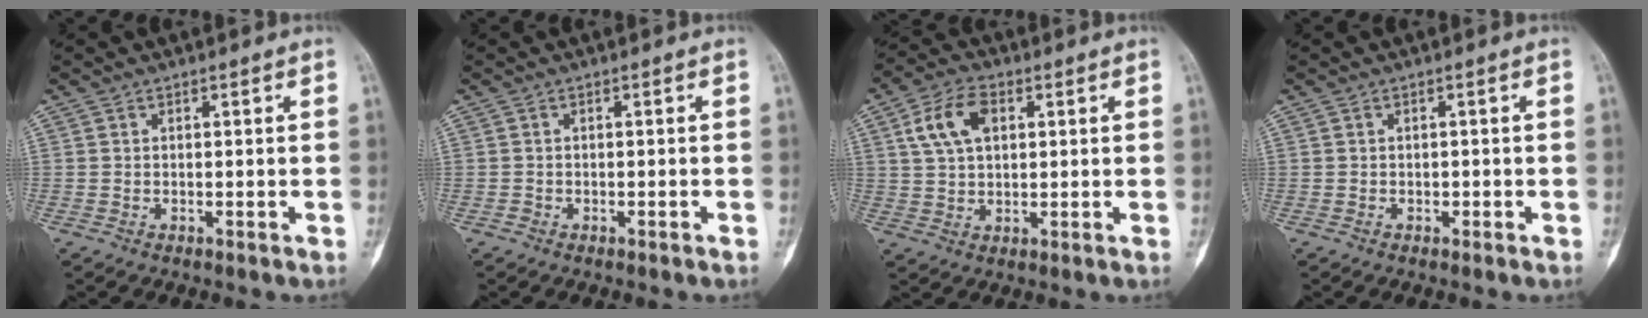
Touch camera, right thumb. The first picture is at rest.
{"total": 0.7, "force": [-0.6, 0.3, 0.3], "torque": [-0.011, 0.004, -0.008]}
{"total": 8.4, "force": [2.6, 5.1, 6.2], "torque": [-0.113, 0.007, 0.046]}
{"total": 0.5, "force": [-0.3, 0.4, 0.2], "torque": [-0.003, 0.001, -0.005]}